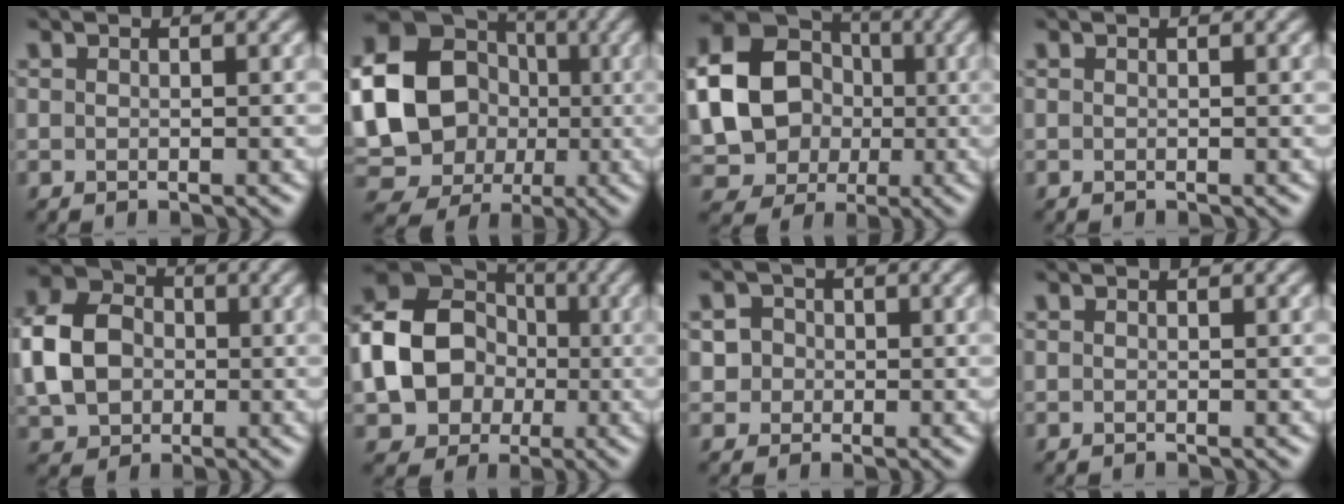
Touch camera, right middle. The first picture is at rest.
{"total": 22.6, "force": [-0.2, 21.0, 8.4], "torque": [-0.218, 0.014, -0.052]}
{"total": 14.7, "force": [0.4, 13.0, 6.8], "torque": [-0.178, 0.015, -0.019]}
{"total": 0.0}
{"total": 7.7, "force": [-0.3, 6.1, 4.7], "torque": [-0.110, 0.015, -0.020]}
{"total": 11.6, "force": [-1.3, 9.5, 6.4], "torque": [-0.117, -0.007, -0.041]}
{"total": 2.4, "force": [0.2, 2.3, 0.7], "torque": [0.008, 0.009, -0.001]}
{"total": 0.0}